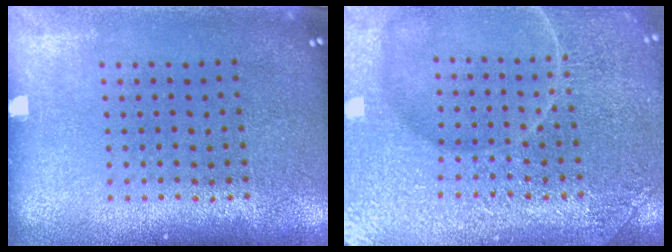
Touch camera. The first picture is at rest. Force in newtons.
{"total": 7.5, "press": 7.4, "slide": 1.0}